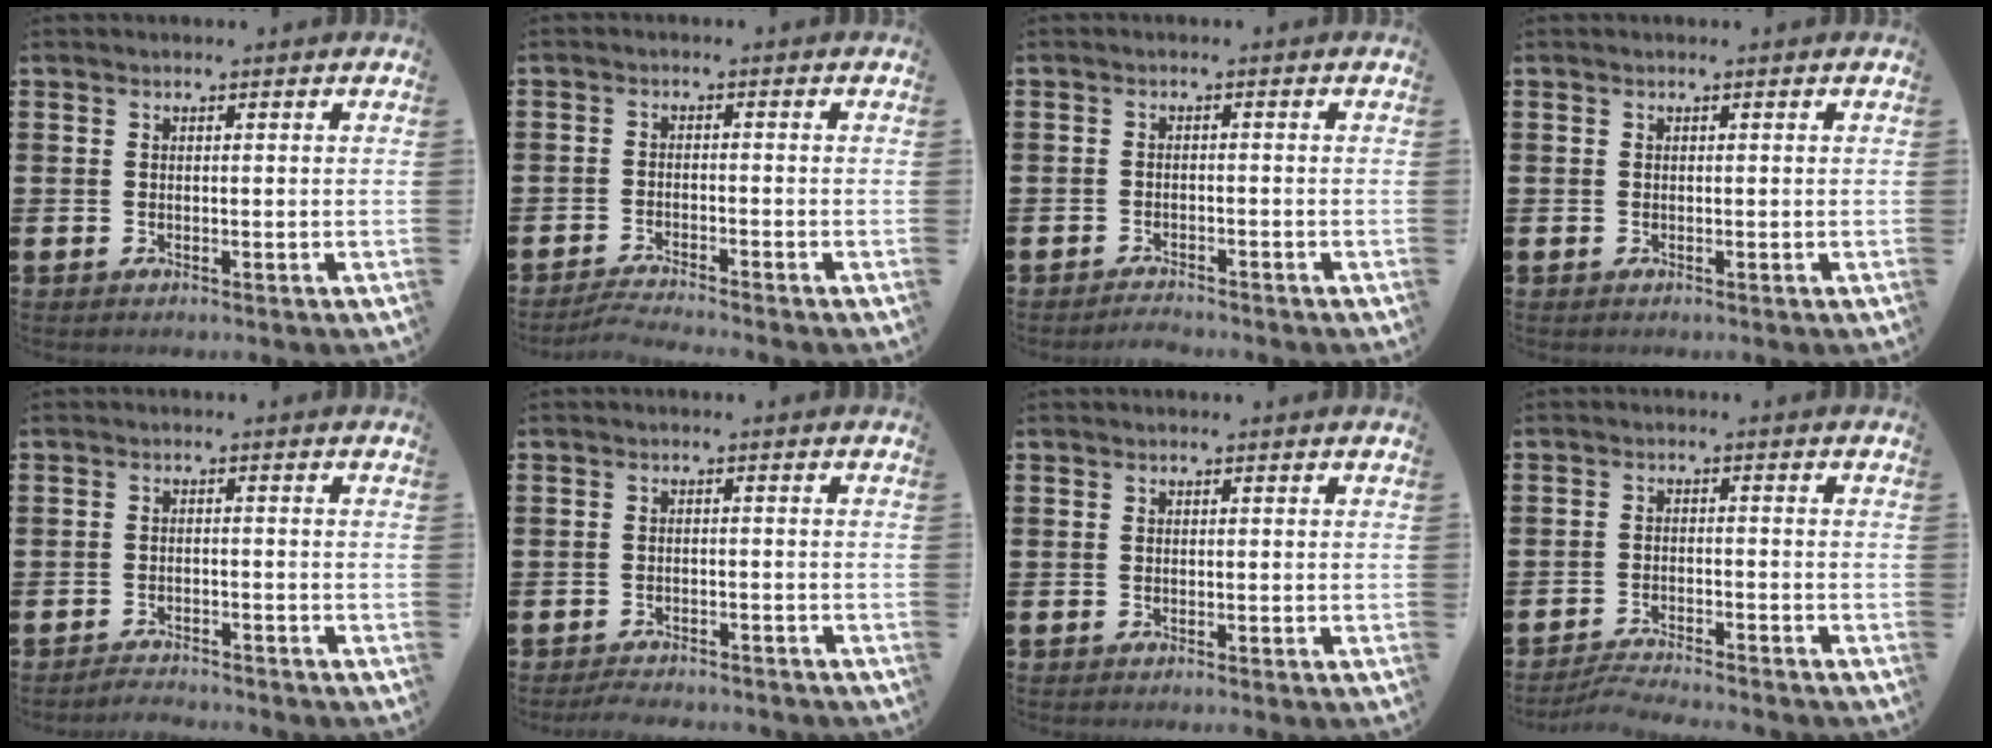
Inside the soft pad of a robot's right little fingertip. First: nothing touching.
{"total": 2.1, "force": [-2.0, -0.2, 0.5], "torque": [-0.009, 0.005, -0.041]}
{"total": 1.5, "force": [-1.5, 0.0, 0.0], "torque": [-0.004, 0.002, -0.030]}
{"total": 0.0}
{"total": 2.0, "force": [-2.0, 0.0, -0.2], "torque": [-0.003, 0.005, -0.044]}
{"total": 2.0, "force": [-2.0, 0.1, 0.1], "torque": [-0.006, 0.004, -0.041]}
{"total": 0.0}
{"total": 2.9, "force": [-2.9, -0.1, 0.4], "torque": [-0.008, 0.004, -0.060]}